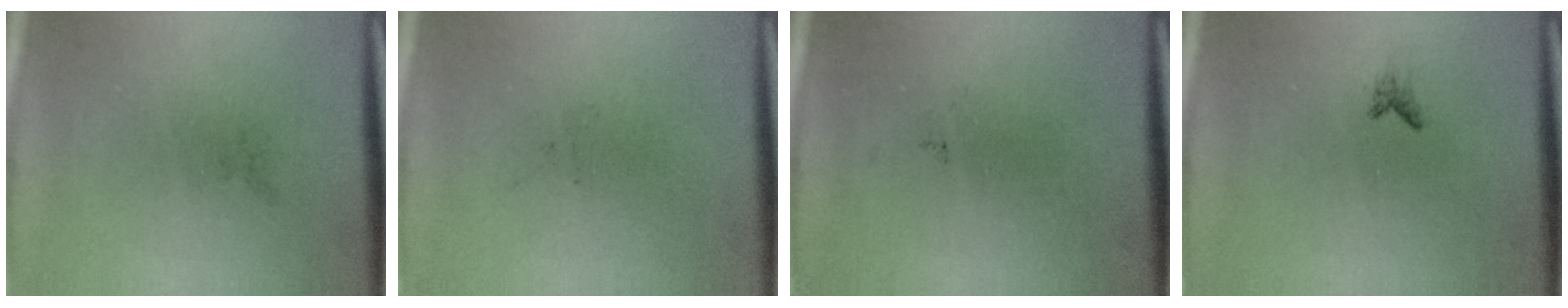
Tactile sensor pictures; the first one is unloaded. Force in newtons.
{"total": 0.0}
{"total": 0.0}
{"total": 0.6}